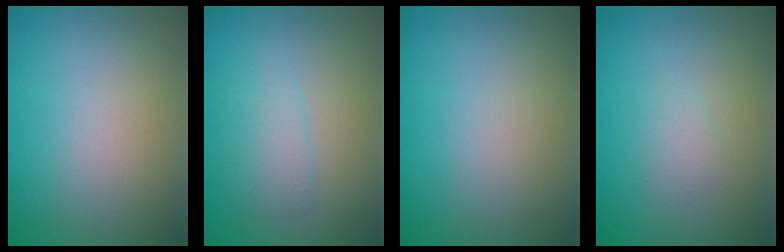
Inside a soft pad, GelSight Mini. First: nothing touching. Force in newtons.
{"total": 2.1, "press": 2.1, "slide": 0.2}
{"total": 0.0}
{"total": 1.3, "press": 1.3, "slide": 0.0}